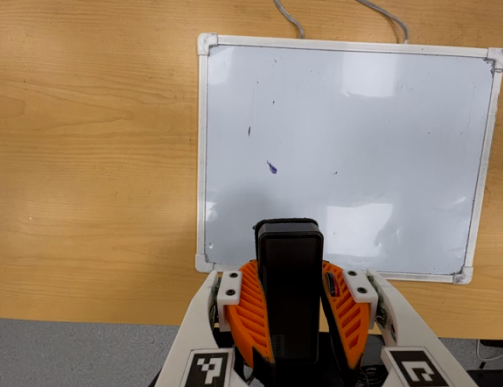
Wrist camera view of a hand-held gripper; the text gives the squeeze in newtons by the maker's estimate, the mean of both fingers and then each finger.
{"total": 9.9, "left": 8.4, "right": 11.4}